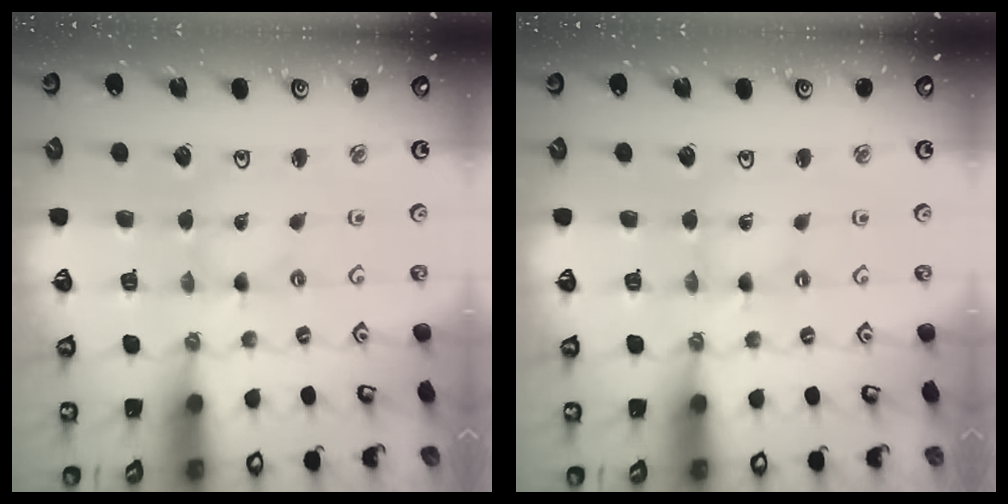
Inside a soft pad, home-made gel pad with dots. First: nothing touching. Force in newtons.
{"total": 0.0}